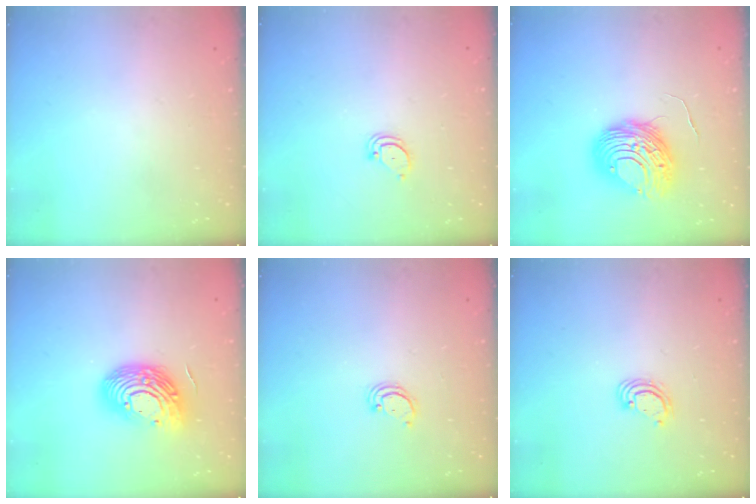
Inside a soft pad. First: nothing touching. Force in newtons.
{"total": 2.7, "press": 2.7, "slide": 0.2}
{"total": 10.7, "press": 10.6, "slide": 1.2}
{"total": 15.3, "press": 15.2, "slide": 1.1}
{"total": 2.2, "press": 2.2, "slide": 0.2}
{"total": 3.8, "press": 3.8, "slide": 0.4}